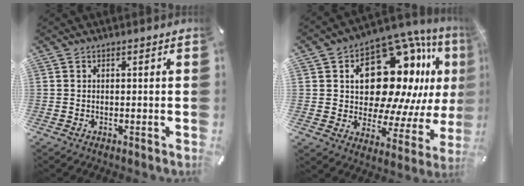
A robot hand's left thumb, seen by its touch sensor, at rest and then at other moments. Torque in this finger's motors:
{"motor_torque": [1.89, 1.47, 1.71, -0.43, 0.12]}